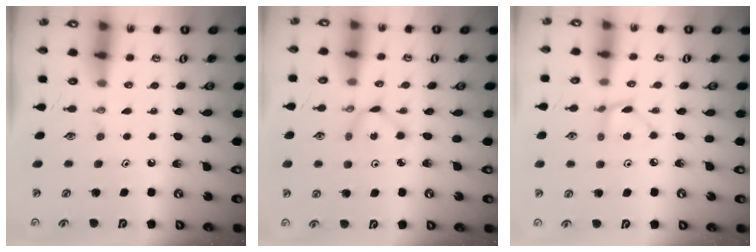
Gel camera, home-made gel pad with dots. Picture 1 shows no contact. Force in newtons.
{"total": 1.6, "press": 1.6, "slide": 0.2}
{"total": 3.2, "press": 3.1, "slide": 0.4}